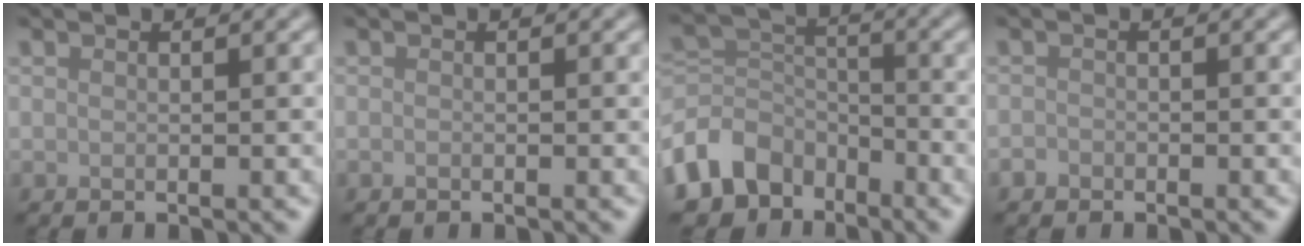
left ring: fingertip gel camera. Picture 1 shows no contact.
{"total": 0.0}
{"total": 6.4, "force": [-4.1, 4.5, 2.1], "torque": [-0.039, -0.005, -0.095]}
{"total": 0.7, "force": [-0.5, 0.5, 0.0], "torque": [0.003, -0.002, -0.011]}